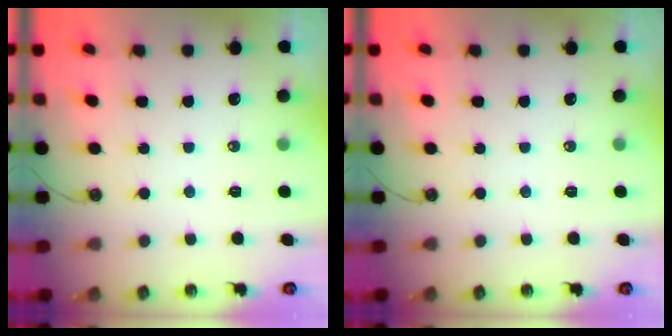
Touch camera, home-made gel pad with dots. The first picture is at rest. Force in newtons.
{"total": 0.0}